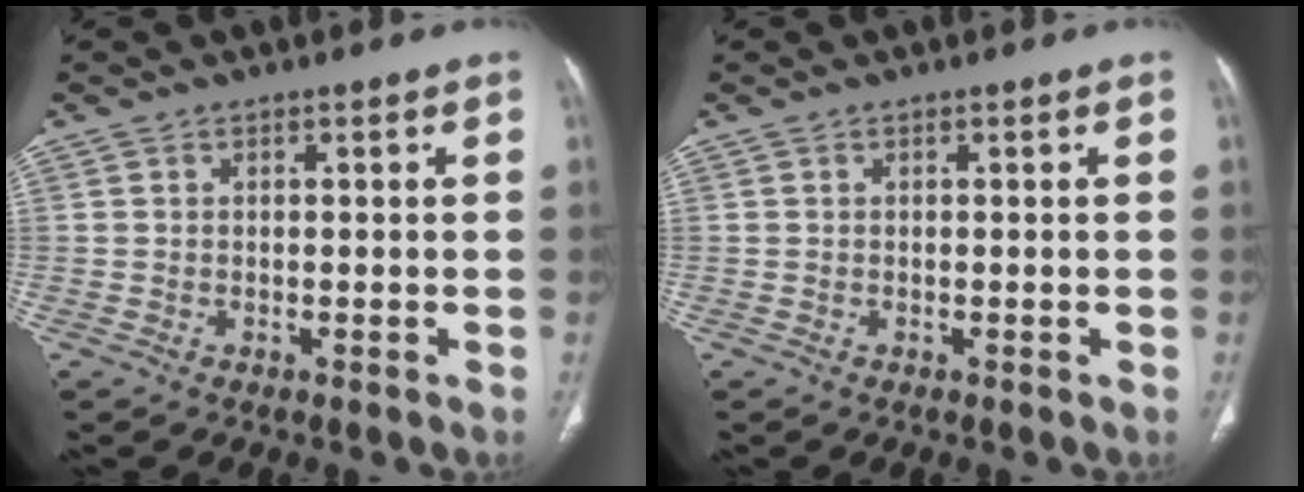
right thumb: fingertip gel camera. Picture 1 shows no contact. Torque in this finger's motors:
{"motor_torque": [-0.12, 0.12, -0.02, 0.33, 0.02]}